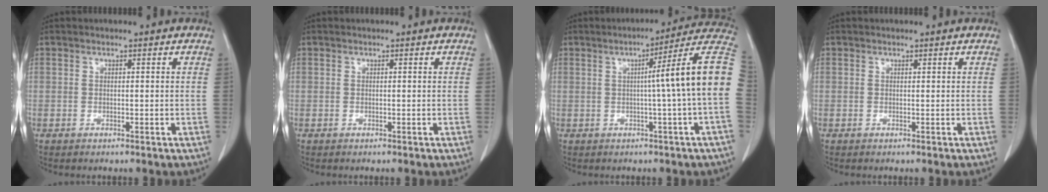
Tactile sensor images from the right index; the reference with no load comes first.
{"total": 0.0}
{"total": 12.8, "force": [0.3, -2.0, 12.6], "torque": [-0.156, 0.022, -0.005]}
{"total": 0.0}